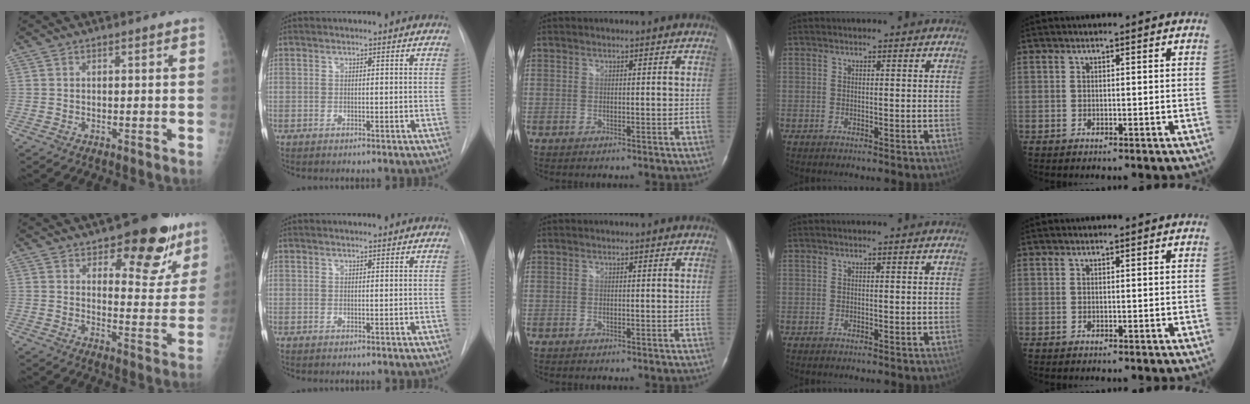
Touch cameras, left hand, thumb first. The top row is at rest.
{"thumb": {"total": 14.4, "force": [9.2, 6.5, 8.9], "torque": [-0.054, -0.054, 0.128]}, "index": {"total": 2.2, "force": [2.2, 0.2, 0.5], "torque": [-0.009, 0.019, 0.027]}}